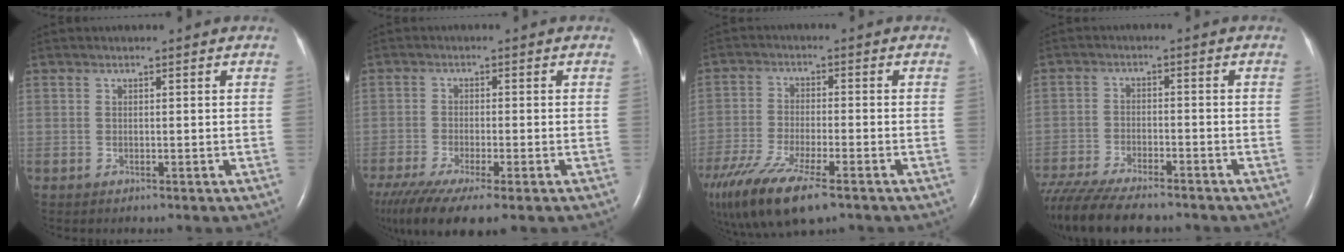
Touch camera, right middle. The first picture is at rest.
{"total": 12.8, "force": [-8.7, 2.6, 8.9], "torque": [-0.182, -0.029, -0.147]}
{"total": 16.5, "force": [-11.0, 4.3, 11.5], "torque": [-0.256, -0.042, -0.191]}
{"total": 15.2, "force": [-13.0, 3.0, 7.3], "torque": [-0.143, -0.027, -0.206]}